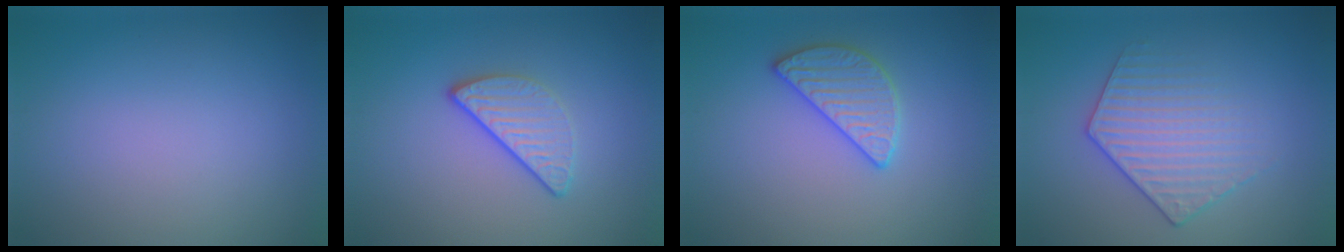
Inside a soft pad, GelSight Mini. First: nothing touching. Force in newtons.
{"total": 2.9, "press": 2.4, "slide": 1.7}
{"total": 2.7, "press": 2.7, "slide": 0.4}
{"total": 3.5, "press": 3.2, "slide": 1.4}